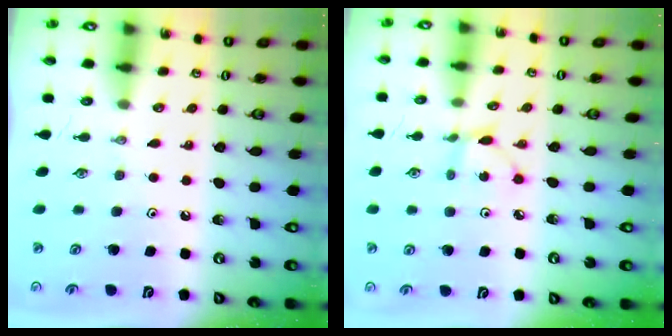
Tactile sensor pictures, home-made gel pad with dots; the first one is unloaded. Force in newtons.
{"total": 3.1, "press": 3.0, "slide": 0.4}